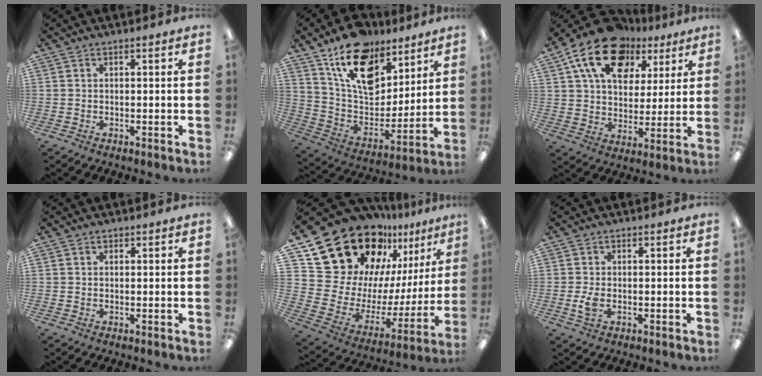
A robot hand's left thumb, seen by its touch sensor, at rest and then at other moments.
{"total": 18.4, "force": [12.1, 10.3, 9.3], "torque": [-0.167, -0.065, 0.218]}
{"total": 18.2, "force": [10.5, 11.5, 9.4], "torque": [-0.165, -0.048, 0.191]}
{"total": 0.7, "force": [0.4, 0.6, 0.0], "torque": [0.000, 0.003, 0.007]}
{"total": 23.5, "force": [18.0, 12.8, 7.9], "torque": [-0.139, -0.138, 0.349]}
{"total": 3.5, "force": [-0.6, 2.1, 2.7], "torque": [-0.051, -0.004, -0.013]}